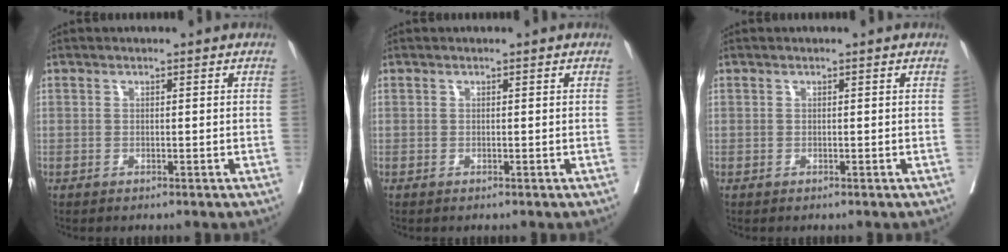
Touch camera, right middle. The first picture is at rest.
{"total": 0.0}
{"total": 0.0}